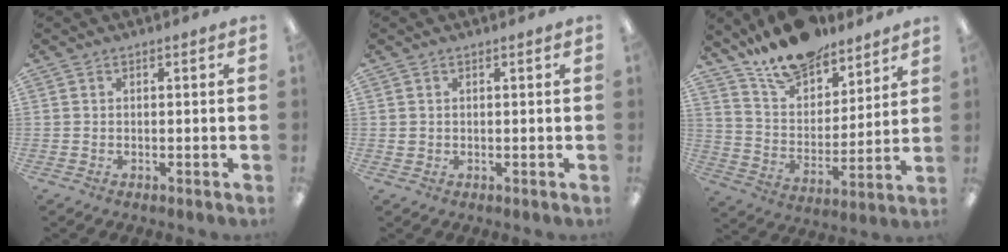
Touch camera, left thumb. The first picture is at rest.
{"total": 0.8, "force": [0.4, 0.7, 0.2], "torque": [-0.005, 0.003, 0.008]}
{"total": 15.4, "force": [13.2, 6.2, 5.0], "torque": [-0.095, -0.093, 0.240]}